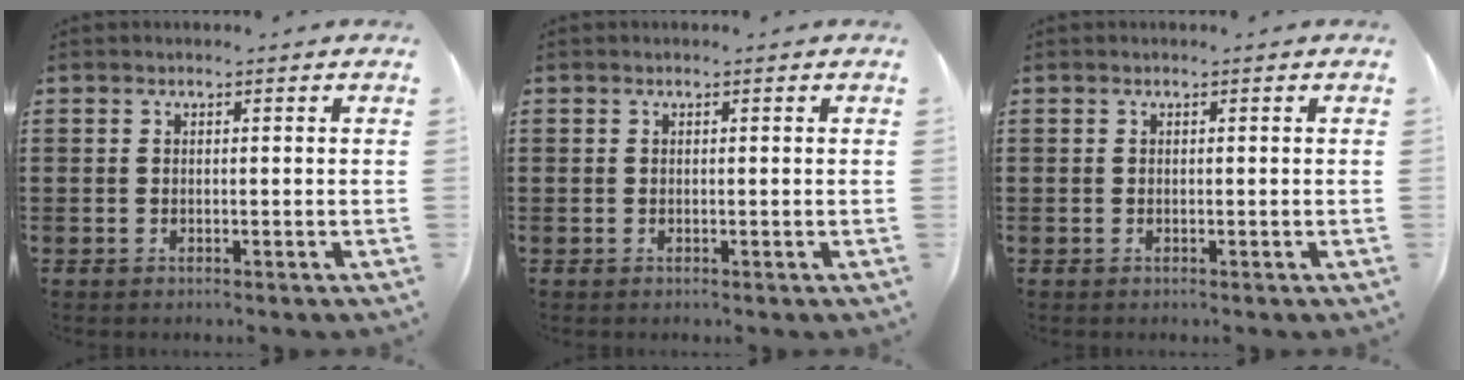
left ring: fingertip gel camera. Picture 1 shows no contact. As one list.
[{"total": 0.0}, {"total": 0.0}]